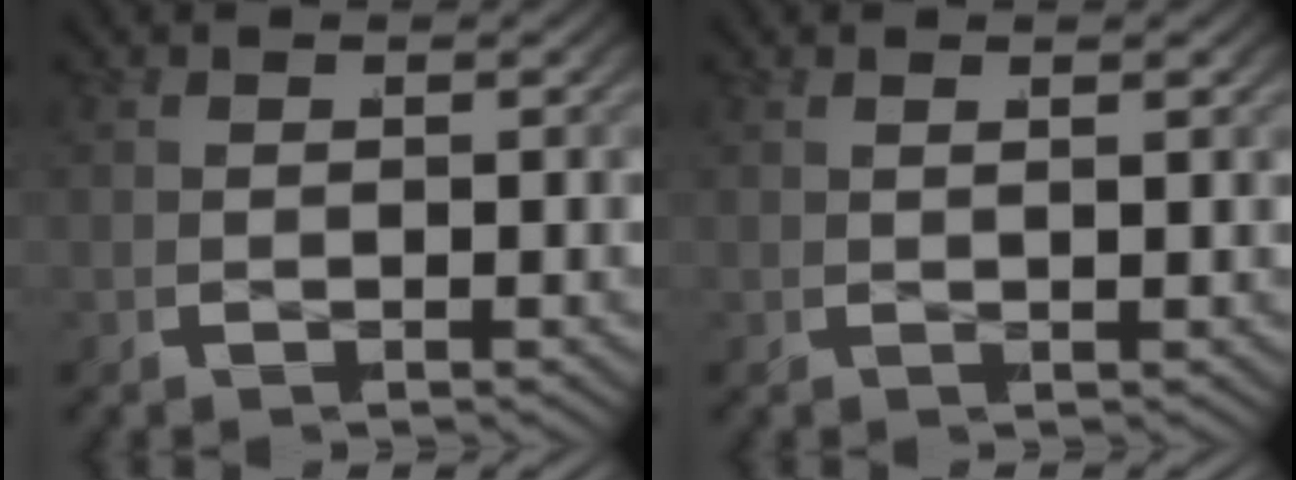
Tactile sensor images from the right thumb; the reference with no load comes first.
{"total": 1.0, "force": [0.5, -0.9, 0.0], "torque": [0.000, 0.010, 0.008]}